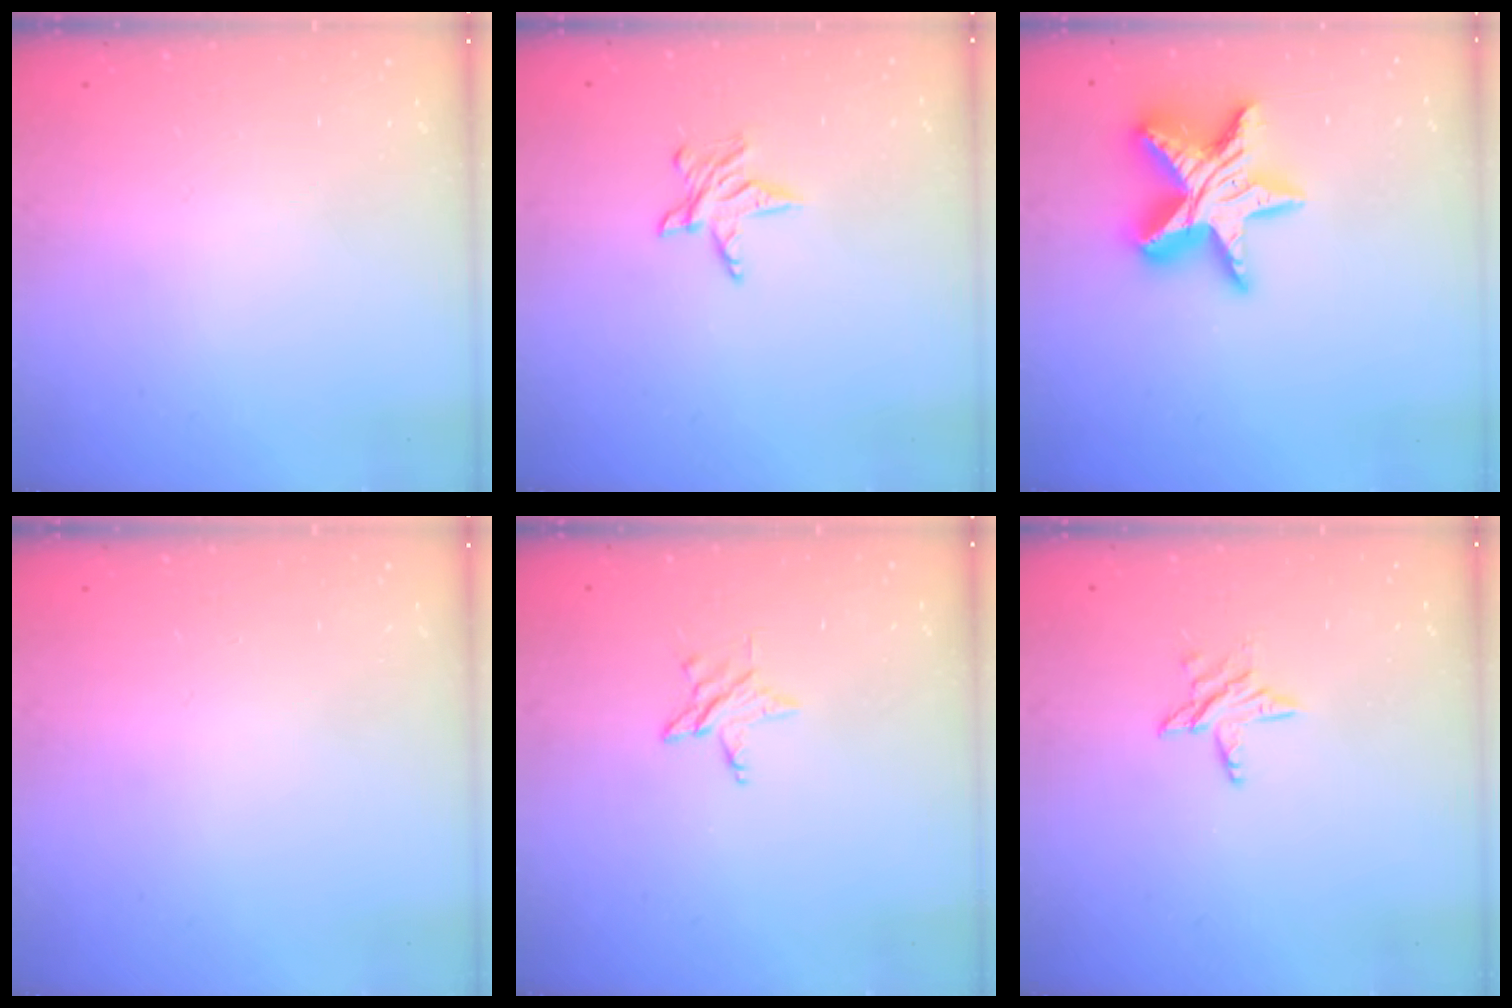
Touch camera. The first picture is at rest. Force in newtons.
{"total": 4.4, "press": 4.3, "slide": 0.5}
{"total": 16.5, "press": 16.5, "slide": 1.2}
{"total": 0.0}
{"total": 2.8, "press": 2.7, "slide": 0.3}
{"total": 5.0, "press": 5.0, "slide": 0.6}